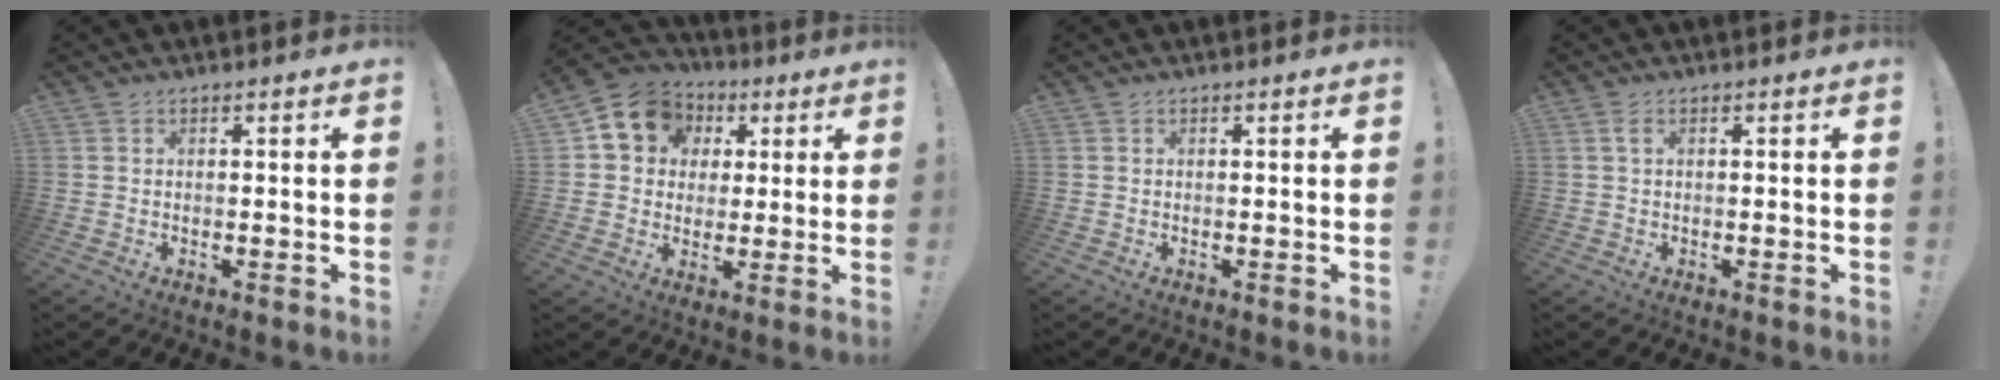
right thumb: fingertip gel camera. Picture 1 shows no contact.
{"total": 12.0, "force": [4.3, 10.1, 4.8], "torque": [-0.064, -0.013, 0.086]}
{"total": 0.0}
{"total": 1.6, "force": [0.4, 0.3, 1.5], "torque": [-0.032, 0.002, 0.007]}